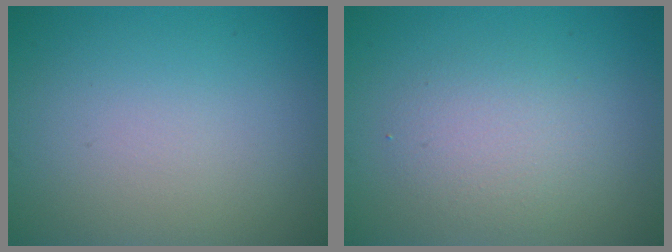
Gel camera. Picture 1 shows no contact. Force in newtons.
{"total": 2.6, "press": 2.6, "slide": 0.2}